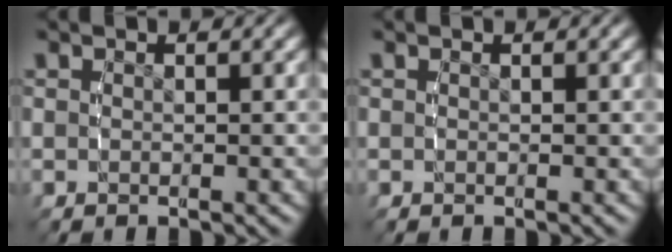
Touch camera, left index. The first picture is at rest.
{"total": 0.0}